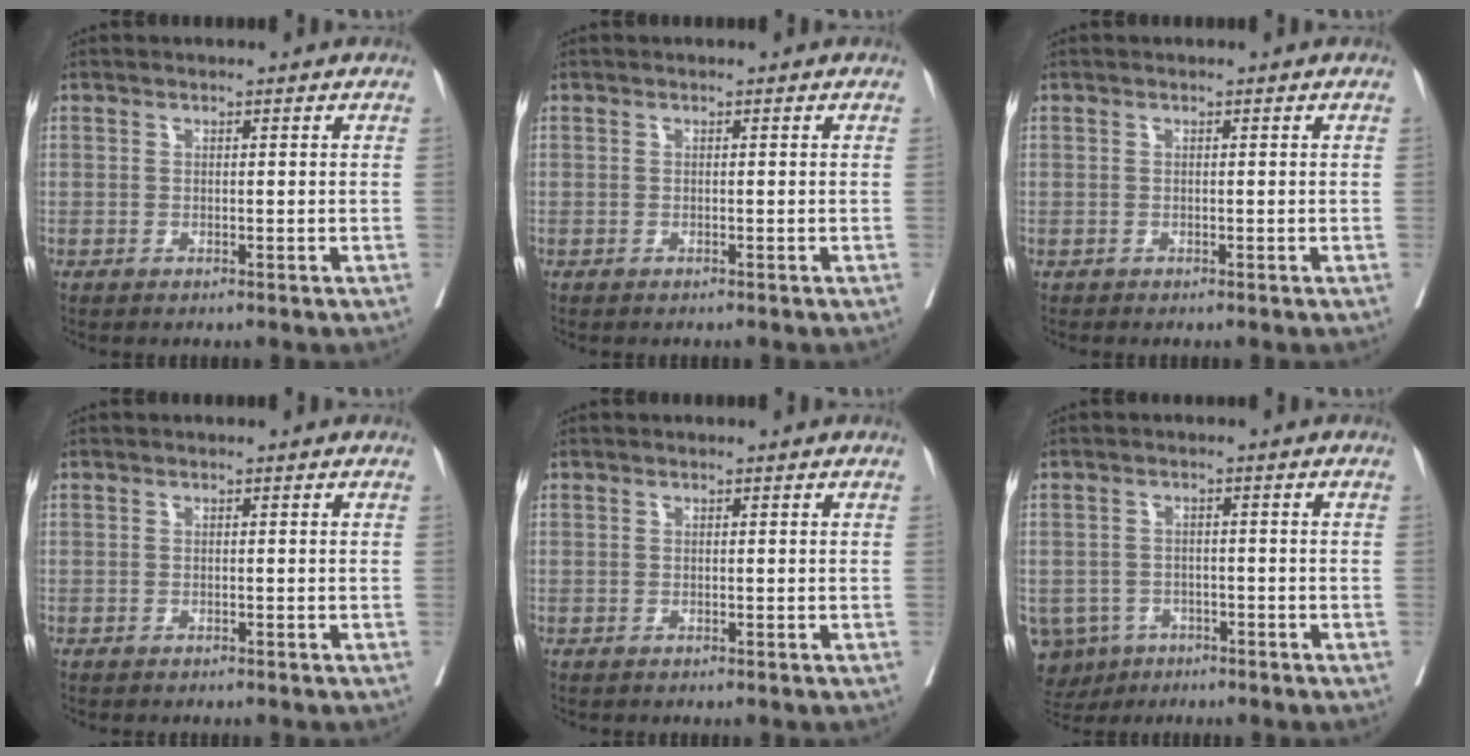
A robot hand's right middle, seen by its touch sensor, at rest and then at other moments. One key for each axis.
{"total": 0.0}
{"total": 0.0}
{"total": 0.9, "fx": -0.9, "fy": 0.3, "fz": 0.3, "tx": -0.010, "ty": -0.002, "tz": -0.013}
{"total": 0.0}
{"total": 8.1, "fx": -4.6, "fy": 6.4, "fz": 1.8, "tx": -0.047, "ty": -0.001, "tz": -0.066}